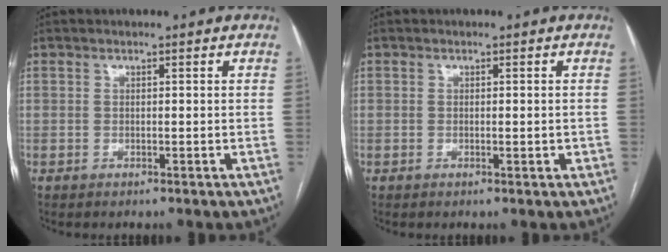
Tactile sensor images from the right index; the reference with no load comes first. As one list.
[{"total": 1.1, "force": [-0.2, 0.4, 1.0], "torque": [-0.015, 0.001, 0.001]}]